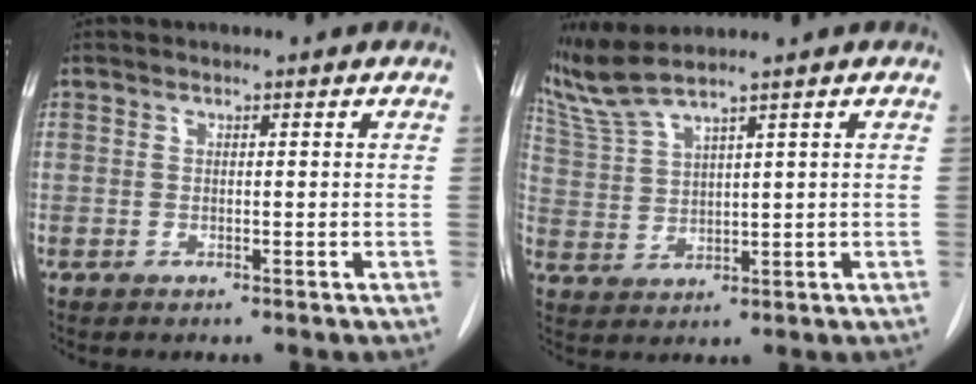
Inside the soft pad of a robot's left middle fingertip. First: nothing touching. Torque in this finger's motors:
{"motor_torque": [0.65, -0.78, 0.01, 0.03]}